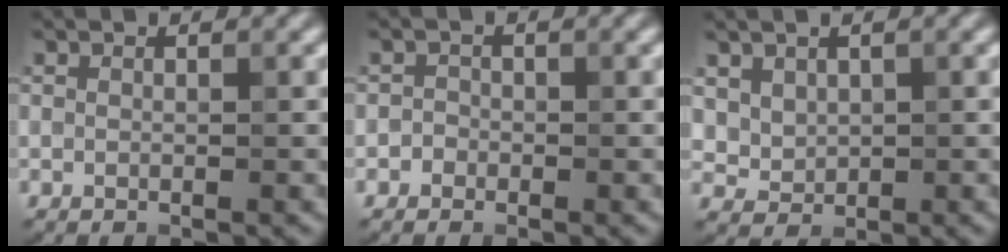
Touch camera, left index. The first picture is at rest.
{"total": 0.8, "force": [-0.4, 0.7, 0.1], "torque": [0.019, 0.005, -0.014]}
{"total": 2.1, "force": [1.1, 1.5, 0.9], "torque": [-0.028, -0.008, 0.042]}